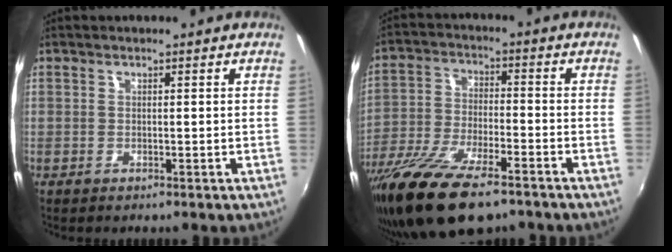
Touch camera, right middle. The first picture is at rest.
{"total": 16.7, "force": [-12.0, 4.8, 10.6], "torque": [-0.217, -0.049, -0.219]}